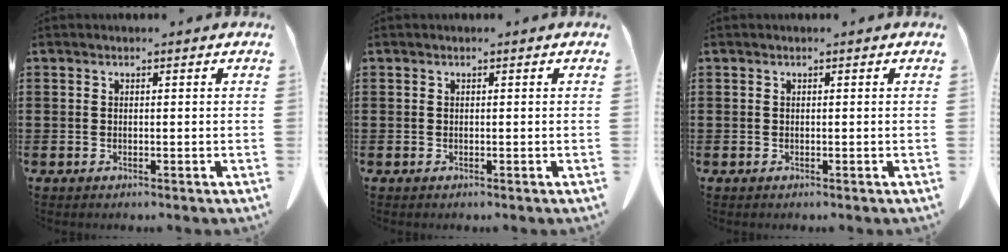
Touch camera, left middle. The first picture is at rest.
{"total": 0.0}
{"total": 0.0}